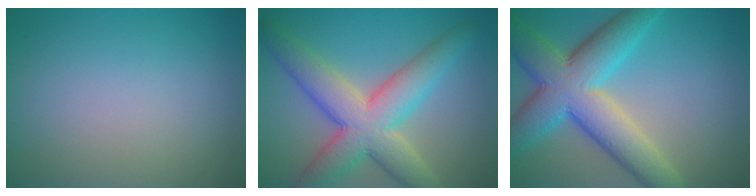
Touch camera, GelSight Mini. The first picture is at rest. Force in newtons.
{"total": 8.6, "press": 8.6, "slide": 0.4}
{"total": 9.8, "press": 9.7, "slide": 0.6}